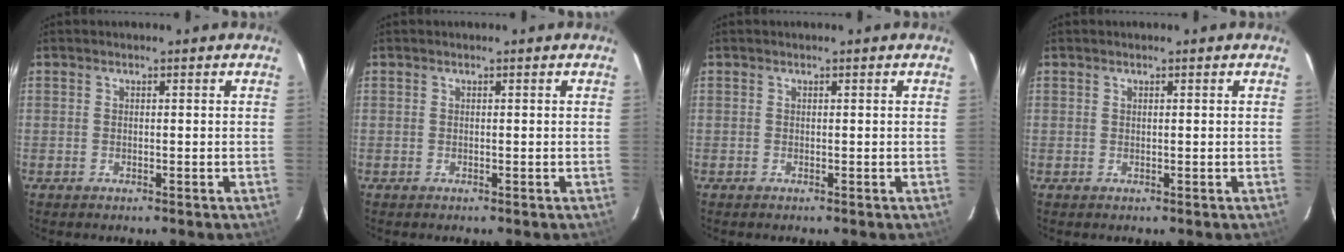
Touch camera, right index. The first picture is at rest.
{"total": 0.0}
{"total": 0.0}
{"total": 0.0}